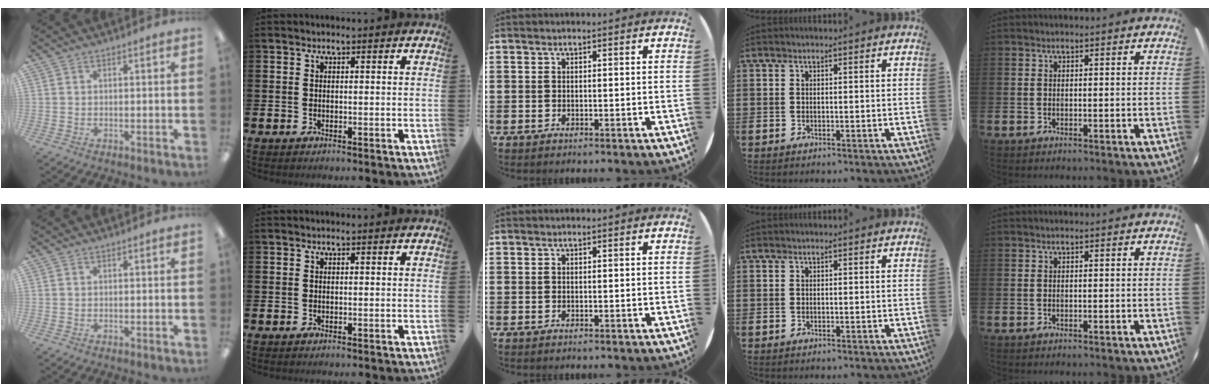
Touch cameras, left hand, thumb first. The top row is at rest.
{}